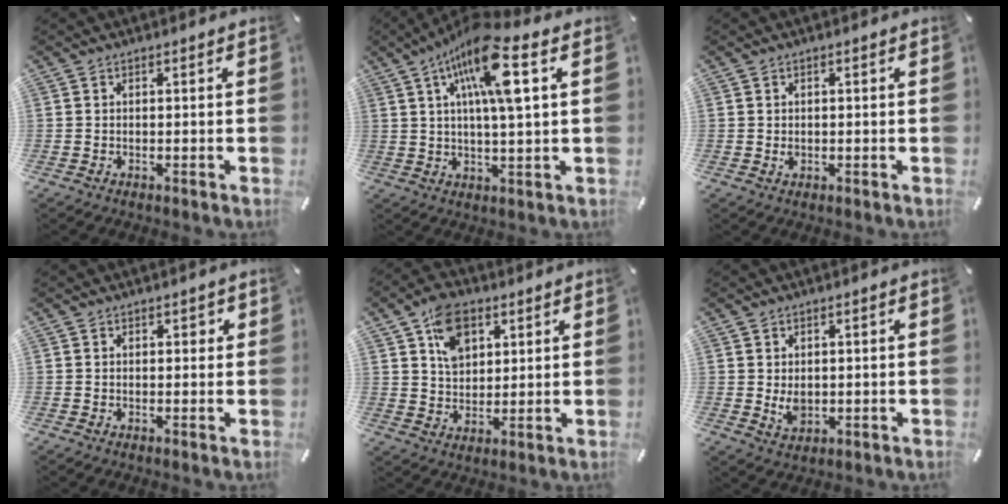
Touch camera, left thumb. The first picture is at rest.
{"total": 14.4, "force": [5.5, 3.7, 12.7], "torque": [-0.236, -0.004, 0.090]}
{"total": 0.9, "force": [0.1, 0.7, 0.5], "torque": [-0.004, -0.002, 0.000]}
{"total": 1.2, "force": [0.5, 0.9, 0.6], "torque": [-0.005, 0.001, 0.006]}
{"total": 9.7, "force": [4.6, 6.8, 5.1], "torque": [-0.085, -0.001, 0.086]}
{"total": 3.9, "force": [0.3, 3.0, 2.5], "torque": [-0.051, -0.006, 0.004]}